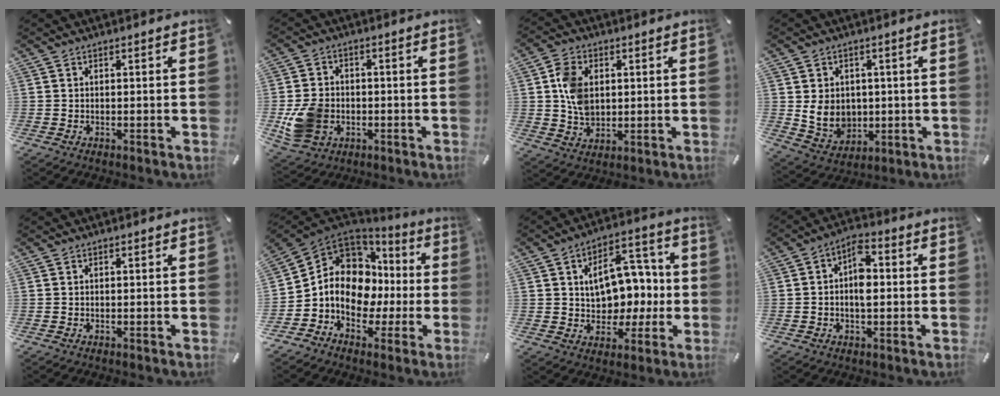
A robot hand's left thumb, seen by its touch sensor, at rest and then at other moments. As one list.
[{"total": 10.0, "force": [-2.2, 8.2, 5.3], "torque": [-0.112, 0.010, -0.038]}, {"total": 8.4, "force": [1.3, 6.6, 5.0], "torque": [-0.108, 0.003, 0.022]}, {"total": 7.9, "force": [1.1, 7.1, 3.2], "torque": [-0.078, -0.011, 0.020]}, {"total": 0.0}, {"total": 13.0, "force": [-0.8, 11.0, 6.8], "torque": [-0.143, -0.013, -0.013]}, {"total": 13.6, "force": [1.5, 10.8, 8.1], "torque": [-0.104, -0.005, 0.036]}, {"total": 6.4, "force": [-0.3, 3.6, 5.2], "torque": [-0.087, 0.009, -0.009]}]